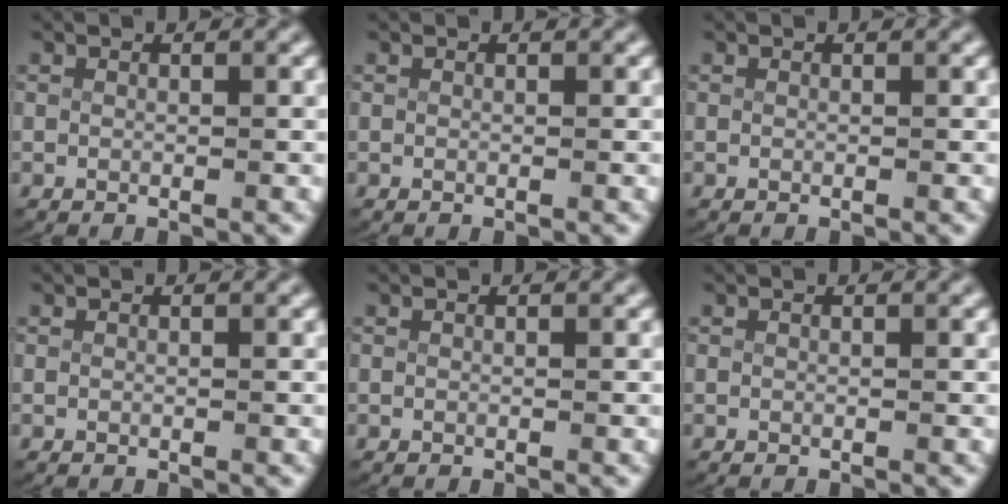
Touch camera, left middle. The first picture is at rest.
{"total": 0.0}
{"total": 0.0}
{"total": 0.0}
{"total": 0.0}
{"total": 0.0}